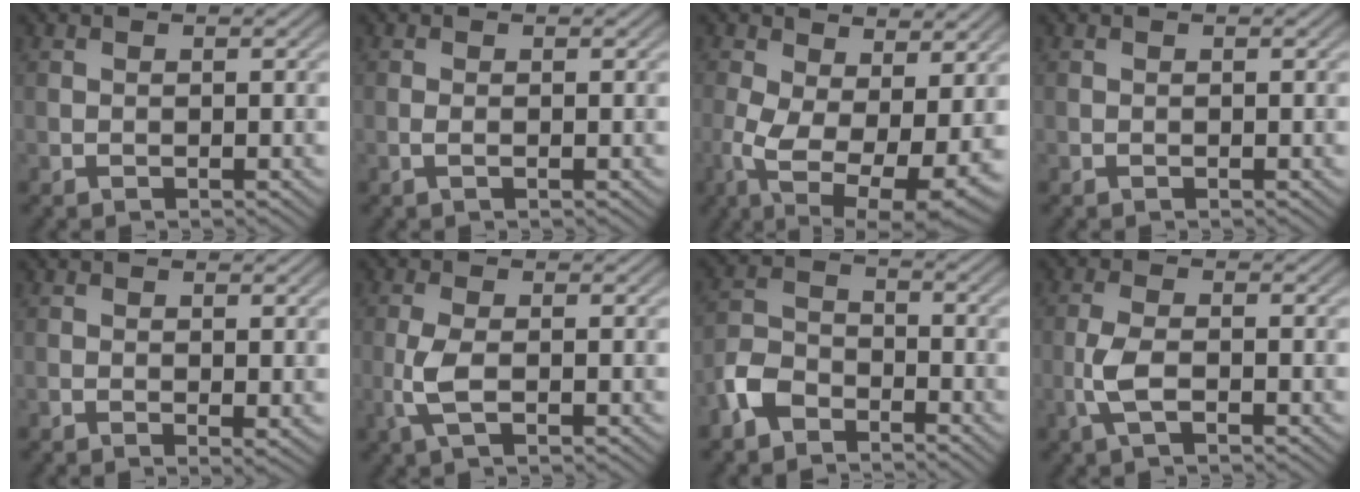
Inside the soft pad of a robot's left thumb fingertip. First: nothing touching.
{"total": 0.8, "force": [-0.2, 0.1, 0.8], "torque": [-0.018, -0.001, -0.004]}
{"total": 12.4, "force": [-1.9, 6.3, 10.5], "torque": [-0.224, -0.030, -0.025]}
{"total": 0.0}
{"total": 1.1, "force": [0.1, 0.4, 1.1], "torque": [-0.019, -0.007, 0.002]}
{"total": 3.9, "force": [-0.9, 1.4, 3.6], "torque": [-0.089, -0.001, -0.024]}
{"total": 5.5, "force": [-3.9, 2.9, 2.6], "torque": [-0.060, 0.000, -0.094]}
{"total": 4.0, "force": [-1.3, 1.3, 3.5], "torque": [-0.085, 0.001, -0.035]}